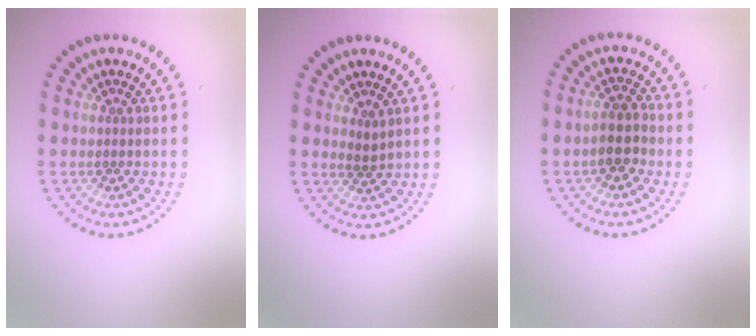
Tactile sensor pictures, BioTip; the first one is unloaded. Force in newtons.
{"total": 1.0, "press": 0.8, "slide": 0.6}
{"total": 2.7, "press": 2.5, "slide": 1.0}